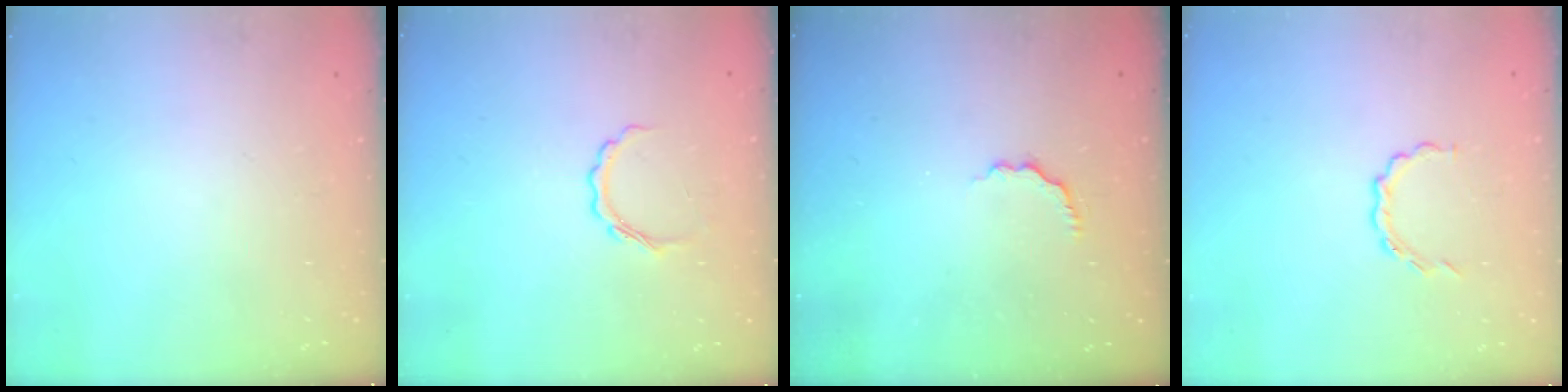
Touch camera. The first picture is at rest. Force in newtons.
{"total": 5.0, "press": 4.9, "slide": 1.0}
{"total": 2.8, "press": 2.6, "slide": 0.9}
{"total": 3.4, "press": 3.2, "slide": 1.1}